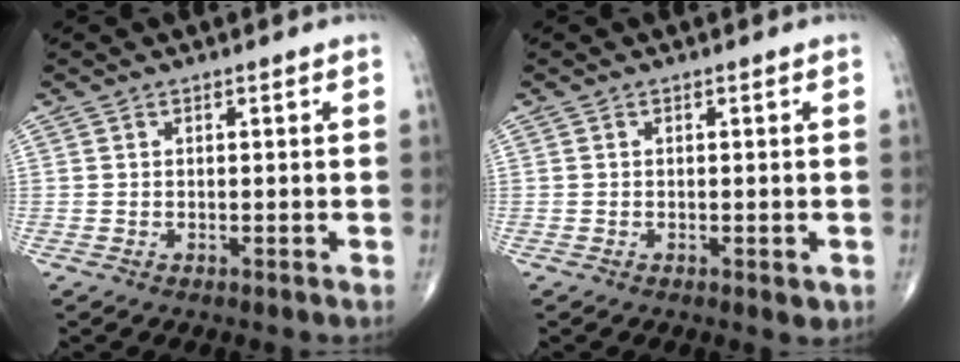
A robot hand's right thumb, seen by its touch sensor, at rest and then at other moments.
{"total": 1.5, "force": [-0.5, 0.7, 1.2], "torque": [-0.013, -0.002, -0.006]}